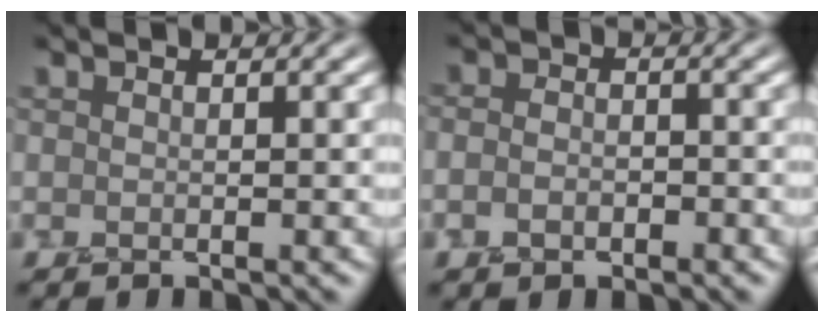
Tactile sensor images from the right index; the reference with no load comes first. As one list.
[{"total": 2.1, "force": [-0.7, 1.4, 1.3], "torque": [-0.012, 0.002, -0.017]}]